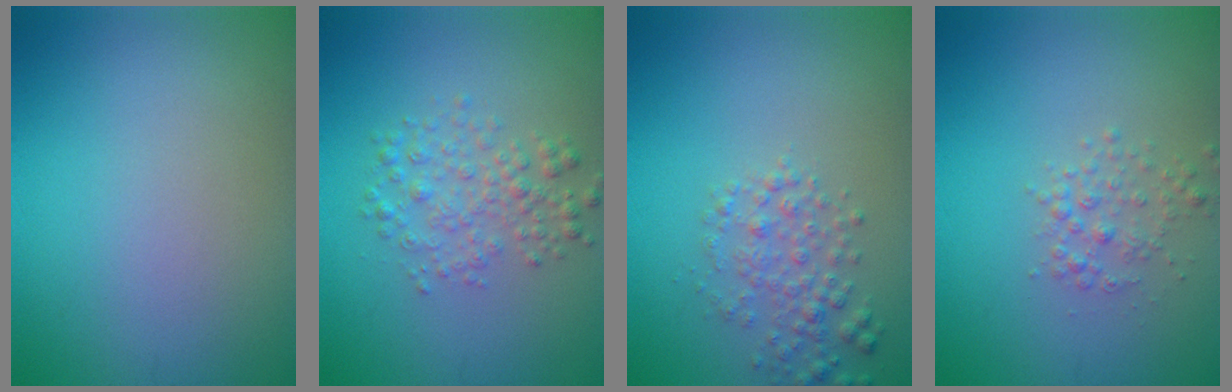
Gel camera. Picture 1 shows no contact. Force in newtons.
{"total": 2.8, "press": 2.8, "slide": 0.0}
{"total": 2.5, "press": 2.5, "slide": 0.1}
{"total": 1.7, "press": 1.7, "slide": 0.1}